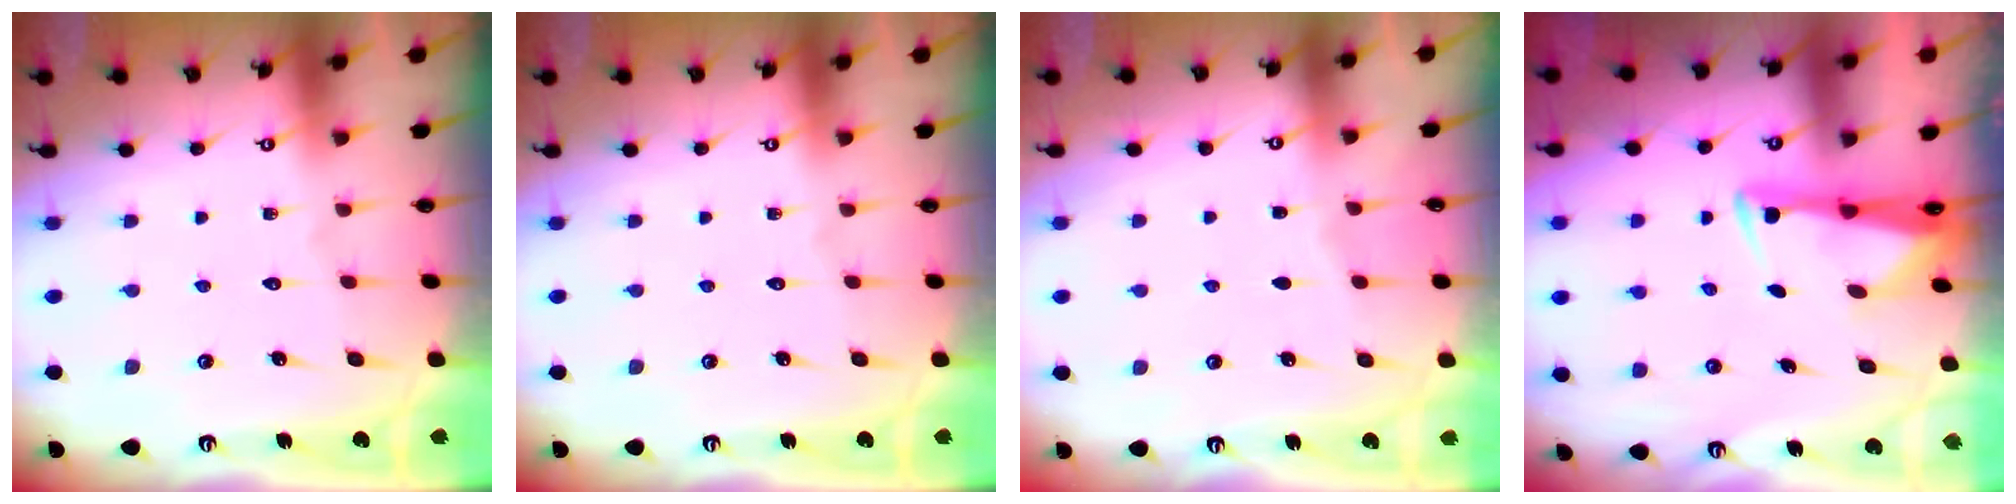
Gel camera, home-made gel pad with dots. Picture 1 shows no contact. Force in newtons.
{"total": 0.0}
{"total": 1.7, "press": 1.6, "slide": 0.3}
{"total": 3.1, "press": 3.0, "slide": 0.9}